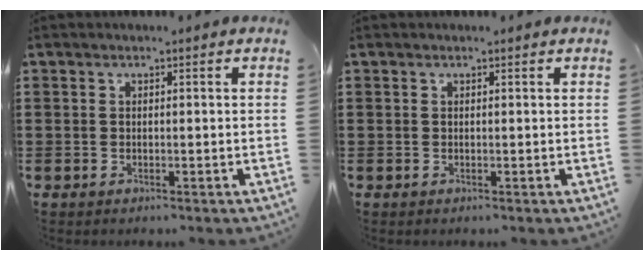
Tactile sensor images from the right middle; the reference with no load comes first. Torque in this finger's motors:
{"motor_torque": [0.10, -0.13, 0.04, 0.02]}